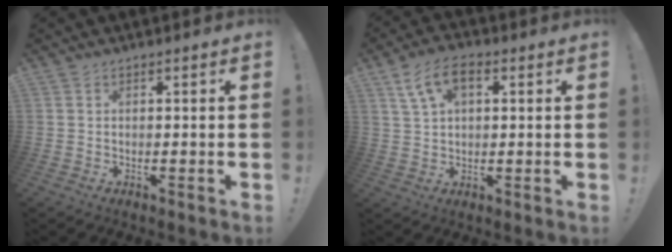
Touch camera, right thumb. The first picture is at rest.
{"total": 8.5, "force": [3.2, 4.7, 6.3], "torque": [-0.115, 0.002, 0.061]}